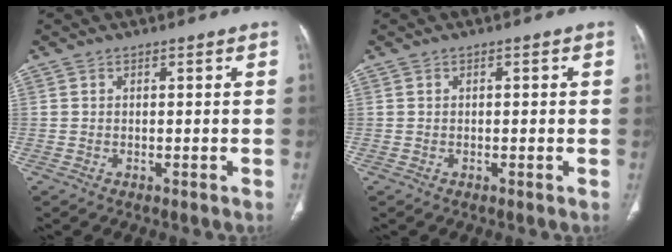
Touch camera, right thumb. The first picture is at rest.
{"total": 1.0, "force": [0.1, 0.4, 0.9], "torque": [-0.014, 0.000, 0.003]}